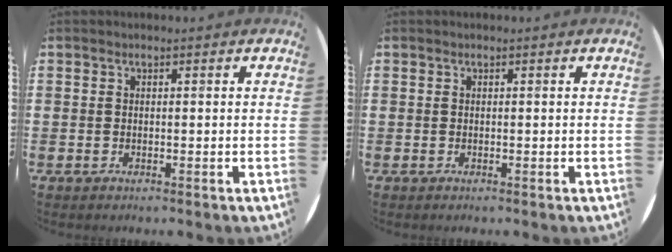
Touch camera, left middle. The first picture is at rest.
{"total": 0.0}